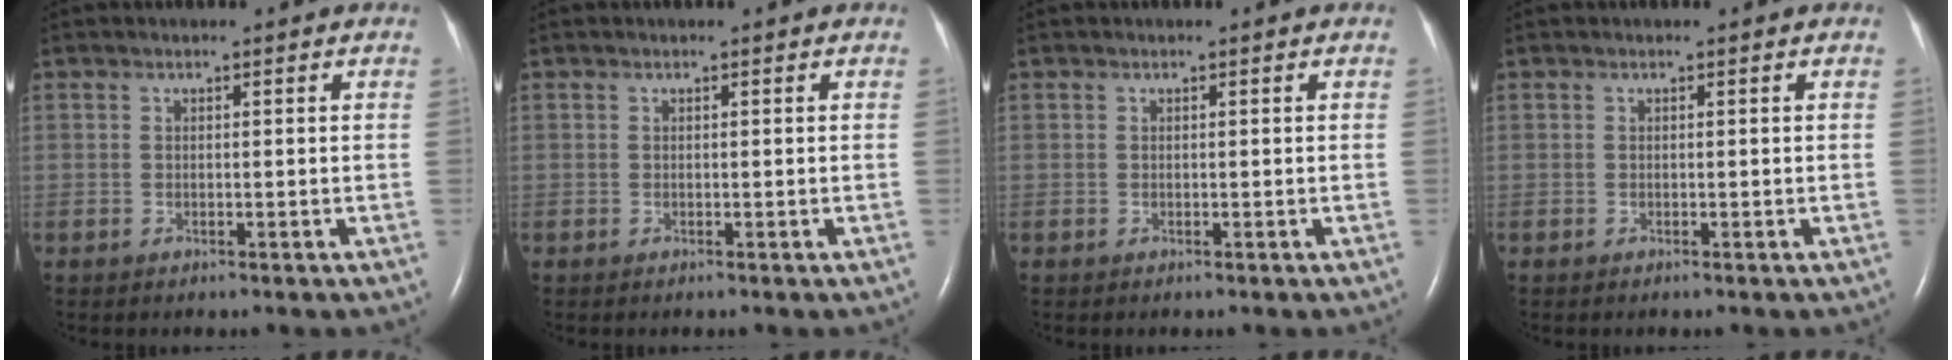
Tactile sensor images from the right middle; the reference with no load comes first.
{"total": 0.0}
{"total": 0.0}
{"total": 0.0}